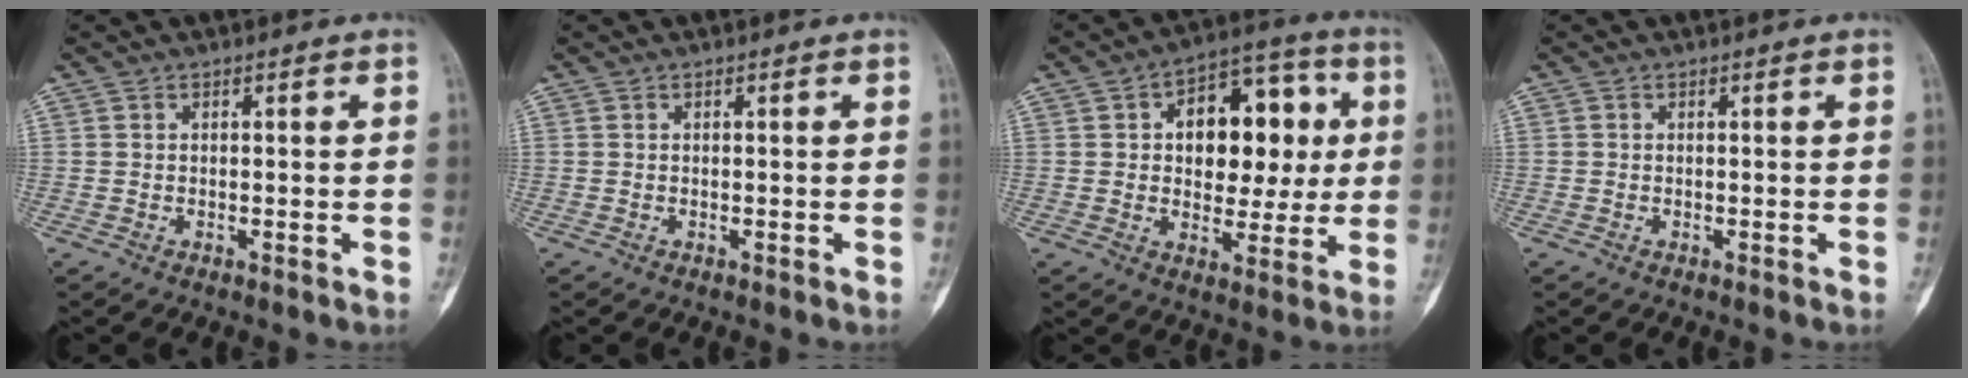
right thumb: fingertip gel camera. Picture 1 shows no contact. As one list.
[{"total": 0.0}, {"total": 15.7, "force": [2.8, 10.1, 11.8], "torque": [-0.108, 0.017, 0.037]}, {"total": 0.0}]